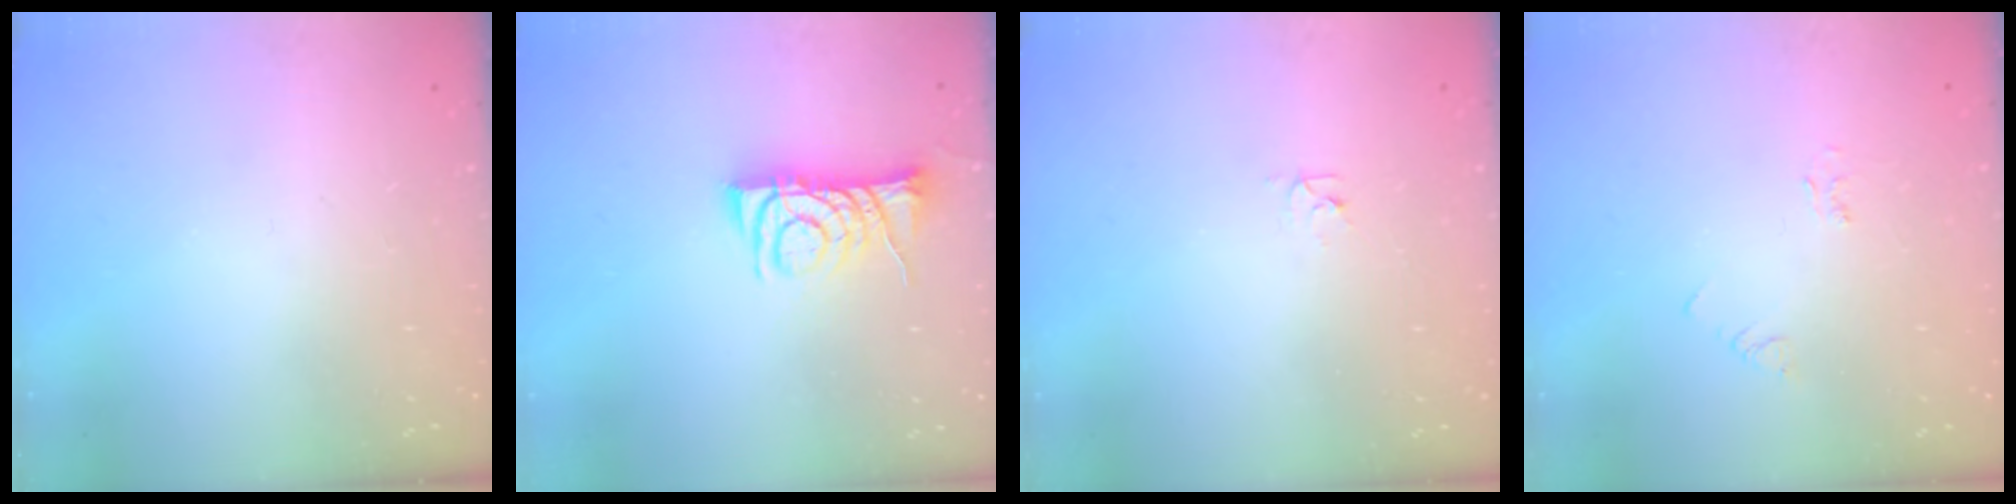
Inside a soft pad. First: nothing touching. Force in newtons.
{"total": 8.8, "press": 8.8, "slide": 0.4}
{"total": 2.3, "press": 2.3, "slide": 0.2}
{"total": 3.9, "press": 3.9, "slide": 0.5}